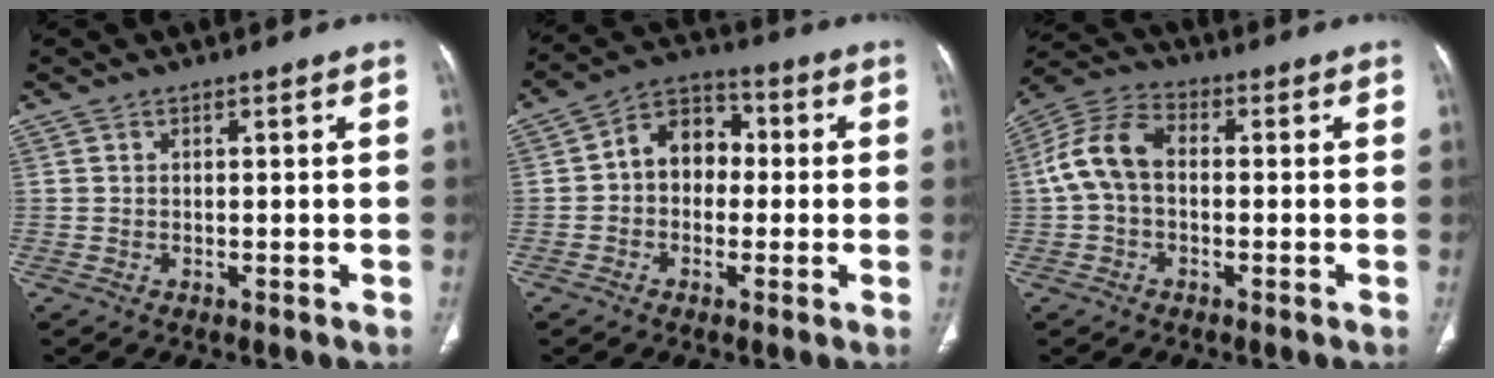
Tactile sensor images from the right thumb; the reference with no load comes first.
{"total": 8.8, "force": [0.0, 6.8, 5.6], "torque": [-0.054, 0.028, -0.015]}
{"total": 9.2, "force": [-0.1, 6.0, 7.0], "torque": [-0.142, 0.029, -0.012]}